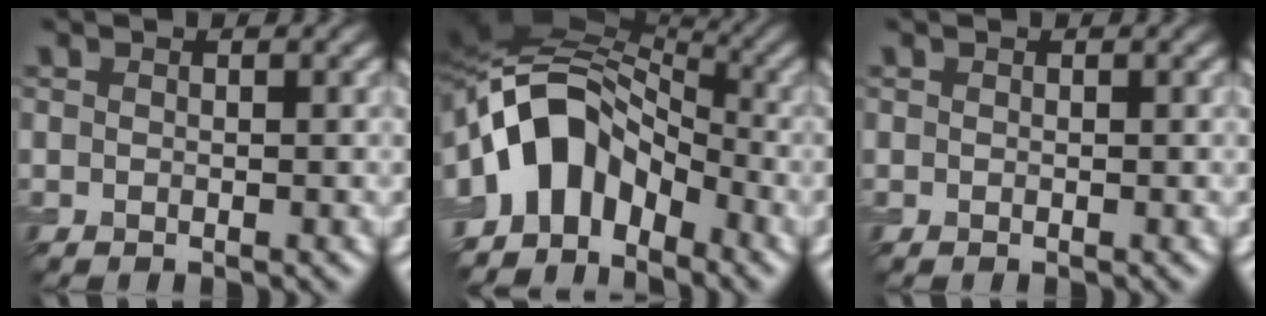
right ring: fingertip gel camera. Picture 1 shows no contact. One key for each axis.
{"total": 10.1, "fx": -3.5, "fy": 6.6, "fz": 6.9, "tx": -0.107, "ty": 0.021, "tz": -0.075}
{"total": 0.0}